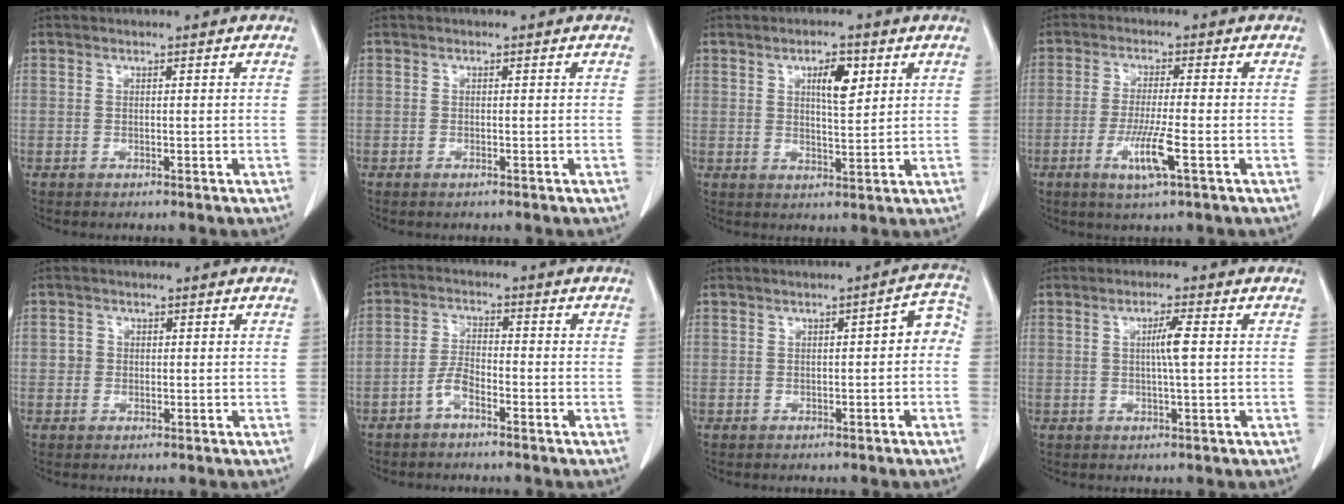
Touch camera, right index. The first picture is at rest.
{"total": 0.5, "force": [-0.4, 0.1, 0.4], "torque": [-0.009, -0.001, -0.005]}
{"total": 5.3, "force": [2.2, 1.6, 4.5], "torque": [-0.076, 0.001, 0.039]}
{"total": 5.1, "force": [-1.9, -0.3, 4.7], "torque": [-0.094, -0.013, -0.036]}
{"total": 1.4, "force": [0.0, 1.3, 0.3], "torque": [-0.002, 0.003, 0.000]}
{"total": 3.5, "force": [-2.4, 1.1, 2.3], "torque": [-0.047, 0.009, -0.048]}
{"total": 3.9, "force": [-0.3, 1.5, 3.7], "torque": [-0.038, 0.026, -0.009]}
{"total": 3.4, "force": [0.3, -0.2, 3.4], "torque": [-0.061, -0.001, 0.005]}